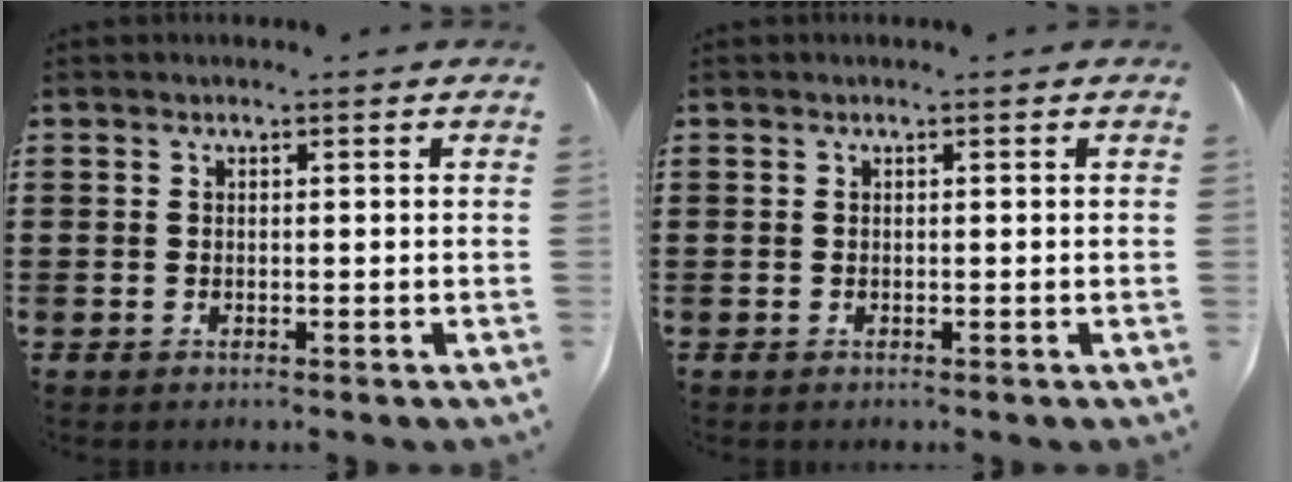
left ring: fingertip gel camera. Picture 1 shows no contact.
{"total": 0.0}